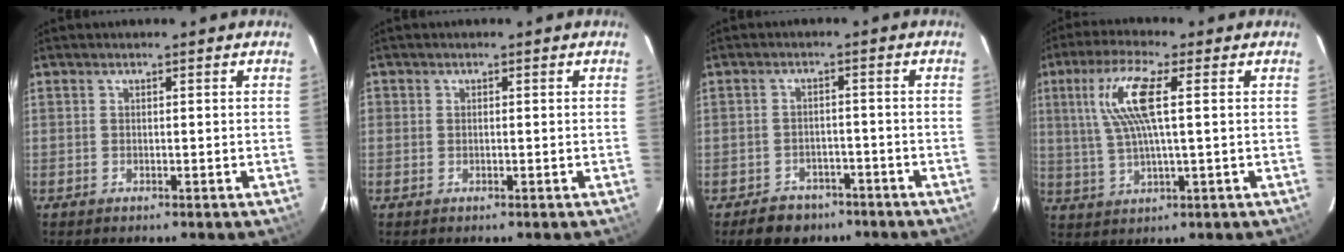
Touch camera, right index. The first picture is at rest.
{"total": 0.7, "force": [-0.2, 0.7, 0.1], "torque": [-0.005, -0.001, -0.007]}
{"total": 7.2, "force": [-5.2, 4.7, 1.8], "torque": [-0.050, 0.017, -0.066]}
{"total": 10.3, "force": [2.7, 1.3, 9.9], "torque": [-0.198, 0.009, 0.057]}